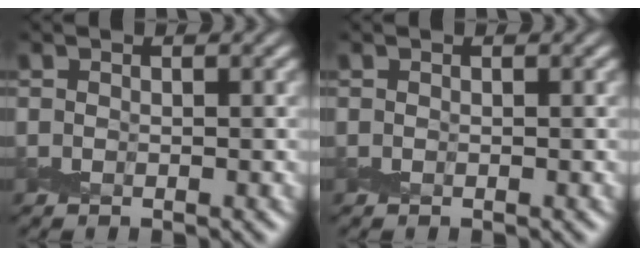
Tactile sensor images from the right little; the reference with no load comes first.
{"total": 0.0}